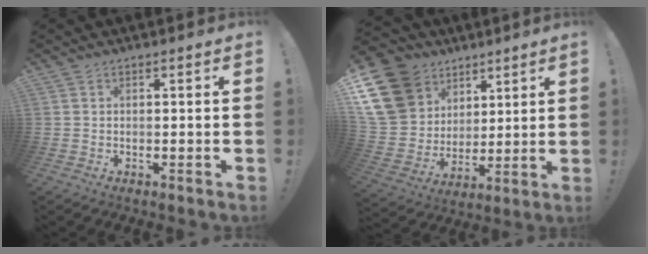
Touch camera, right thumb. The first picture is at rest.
{"total": 19.6, "force": [8.6, 15.6, 8.2], "torque": [-0.151, -0.042, 0.192]}